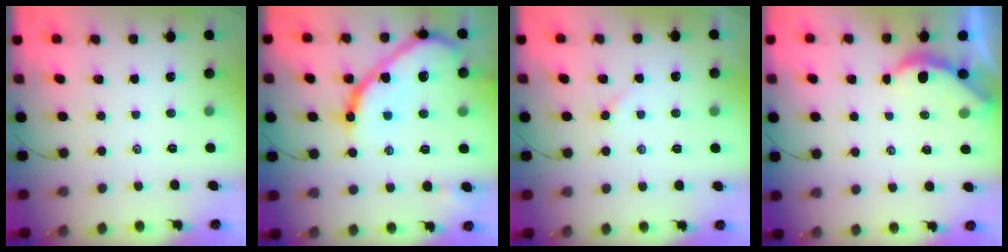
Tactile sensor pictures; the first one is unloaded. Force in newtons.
{"total": 17.4, "press": 17.3, "slide": 1.5}
{"total": 2.1, "press": 2.1, "slide": 0.4}
{"total": 2.9, "press": 2.9, "slide": 0.2}